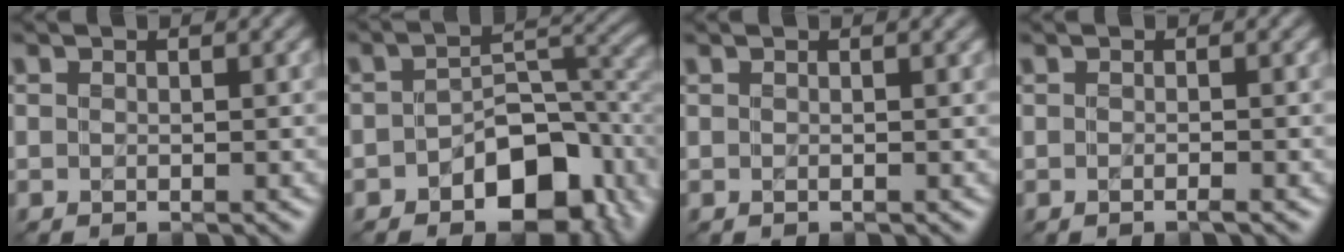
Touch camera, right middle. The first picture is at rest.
{"total": 8.8, "force": [-3.2, 5.1, 6.4], "torque": [-0.077, -0.001, -0.051]}
{"total": 1.2, "force": [0.5, 0.4, 1.0], "torque": [-0.011, 0.004, 0.001]}
{"total": 0.8, "force": [-0.3, 0.1, 0.7], "torque": [-0.010, -0.003, -0.008]}